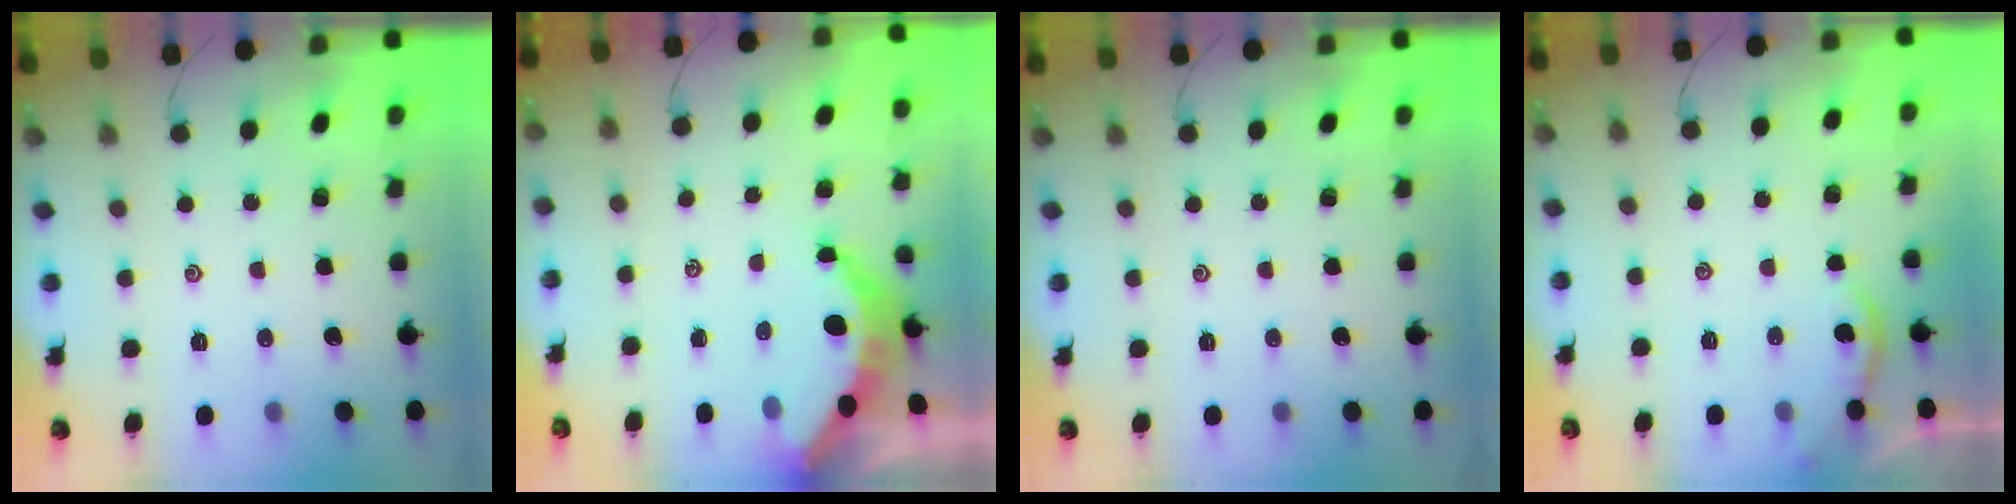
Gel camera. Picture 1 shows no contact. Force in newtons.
{"total": 7.4, "press": 7.3, "slide": 0.8}
{"total": 0.0}
{"total": 2.0, "press": 1.9, "slide": 0.4}